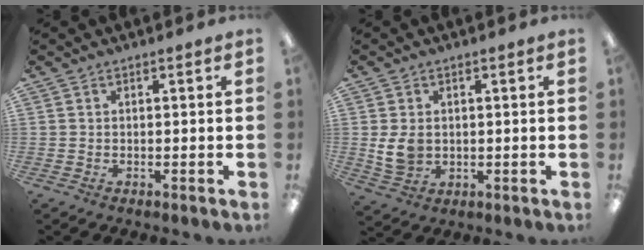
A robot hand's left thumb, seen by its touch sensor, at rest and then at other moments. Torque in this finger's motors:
{"motor_torque": [0.09, 0.69, 0.94, -0.04, 0.02]}